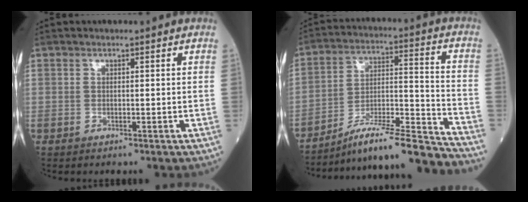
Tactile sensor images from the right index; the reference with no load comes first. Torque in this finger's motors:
{"motor_torque": [-0.19, -0.69, 0.18, 0.03]}